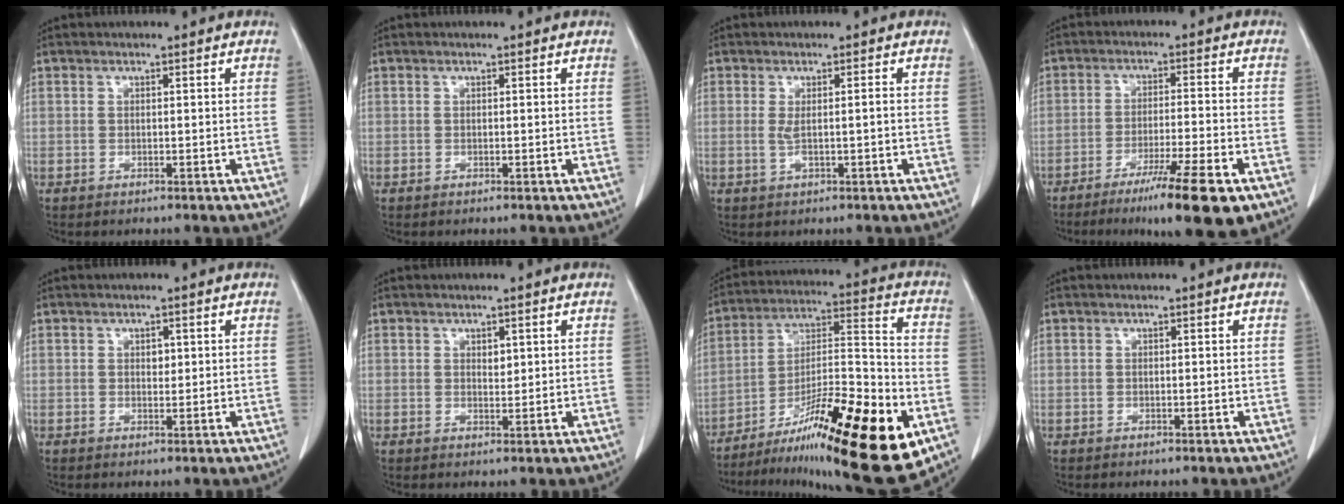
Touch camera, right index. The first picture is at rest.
{"total": 0.0}
{"total": 2.4, "force": [-0.2, 0.0, 2.4], "torque": [-0.046, 0.003, 0.001]}
{"total": 11.8, "force": [-7.4, 0.1, 9.3], "torque": [-0.141, -0.028, -0.117]}
{"total": 1.2, "force": [0.3, 0.8, 0.9], "torque": [-0.009, -0.001, 0.005]}
{"total": 1.3, "force": [0.5, 0.7, 0.9], "torque": [-0.010, -0.005, 0.010]}
{"total": 25.4, "force": [-13.3, 3.6, 21.3], "torque": [-0.296, -0.018, -0.213]}
{"total": 0.0}